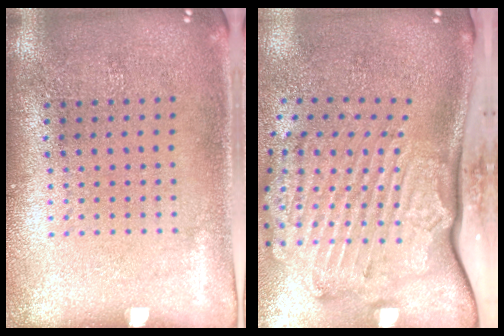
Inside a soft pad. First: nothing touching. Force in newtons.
{"total": 3.5, "press": 2.4, "slide": 2.5}